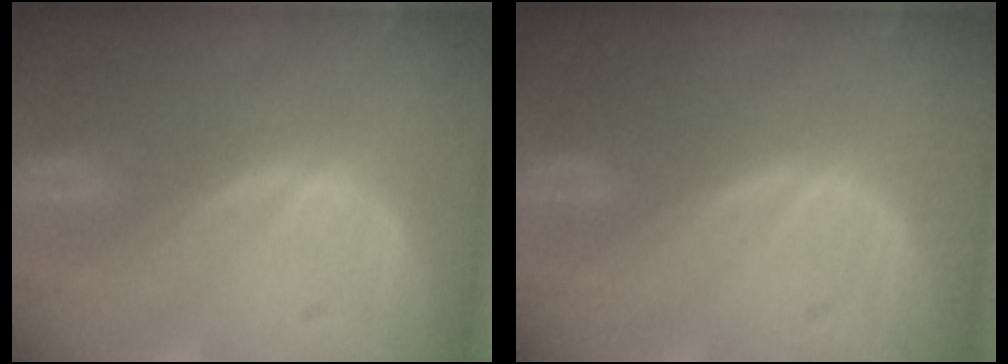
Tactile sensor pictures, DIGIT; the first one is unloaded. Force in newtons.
{"total": 0.0}